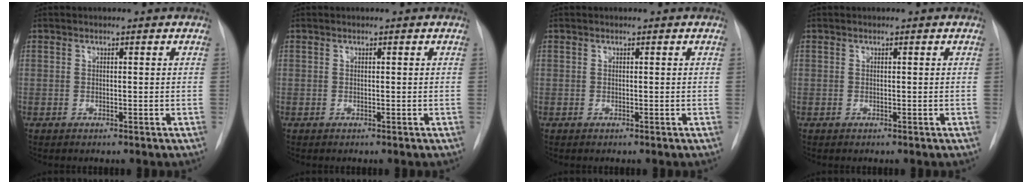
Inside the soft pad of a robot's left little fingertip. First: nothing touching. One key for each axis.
{"total": 0.0}
{"total": 0.0}
{"total": 0.0}